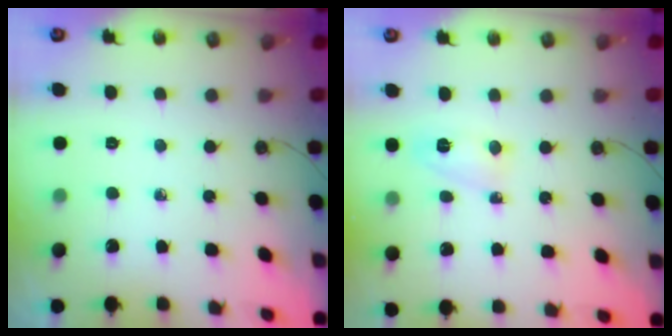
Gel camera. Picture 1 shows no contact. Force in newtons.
{"total": 3.9, "press": 3.6, "slide": 1.6}